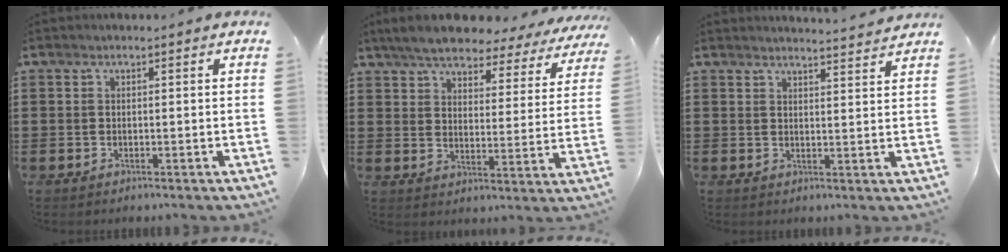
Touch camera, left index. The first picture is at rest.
{"total": 6.1, "force": [5.8, 1.1, 1.7], "torque": [-0.063, -0.031, 0.100]}
{"total": 2.8, "force": [2.8, -0.4, -0.1], "torque": [-0.008, -0.015, 0.050]}